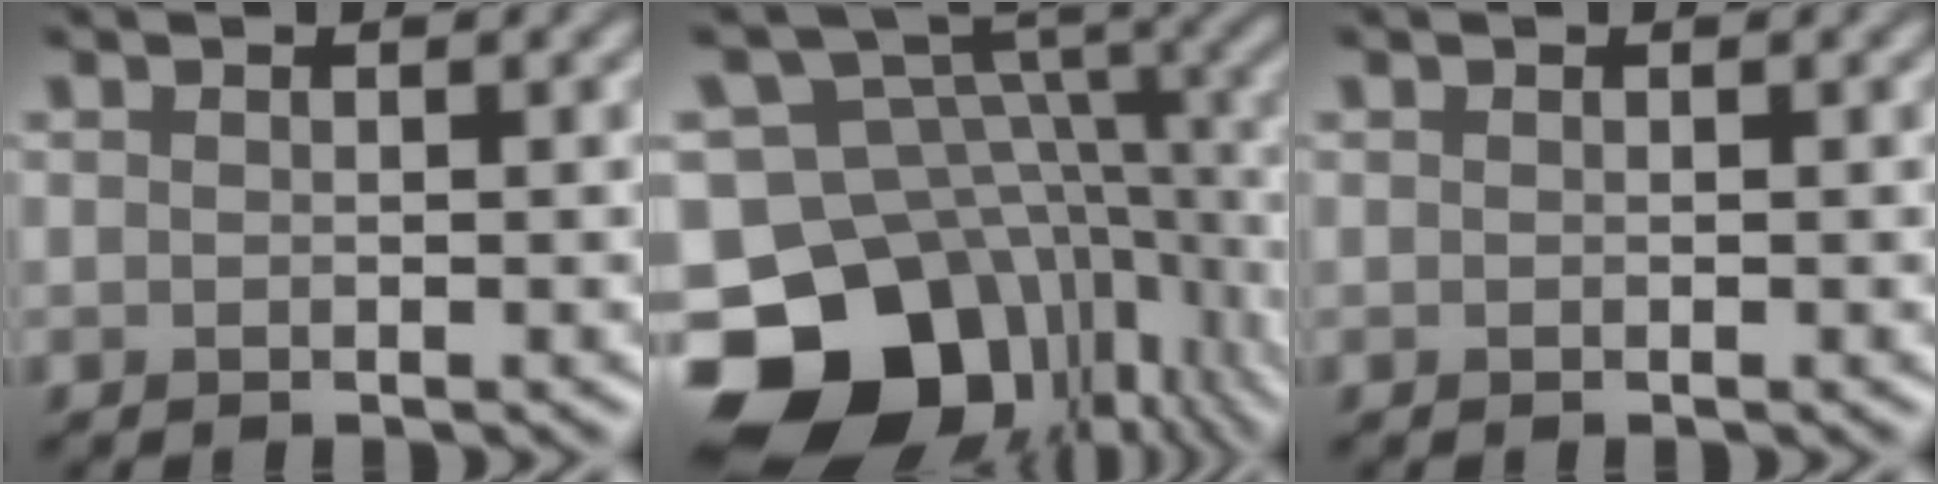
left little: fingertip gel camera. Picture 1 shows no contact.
{"total": 16.6, "force": [-7.7, 11.8, 8.7], "torque": [-0.173, -0.007, -0.112]}
{"total": 0.0}